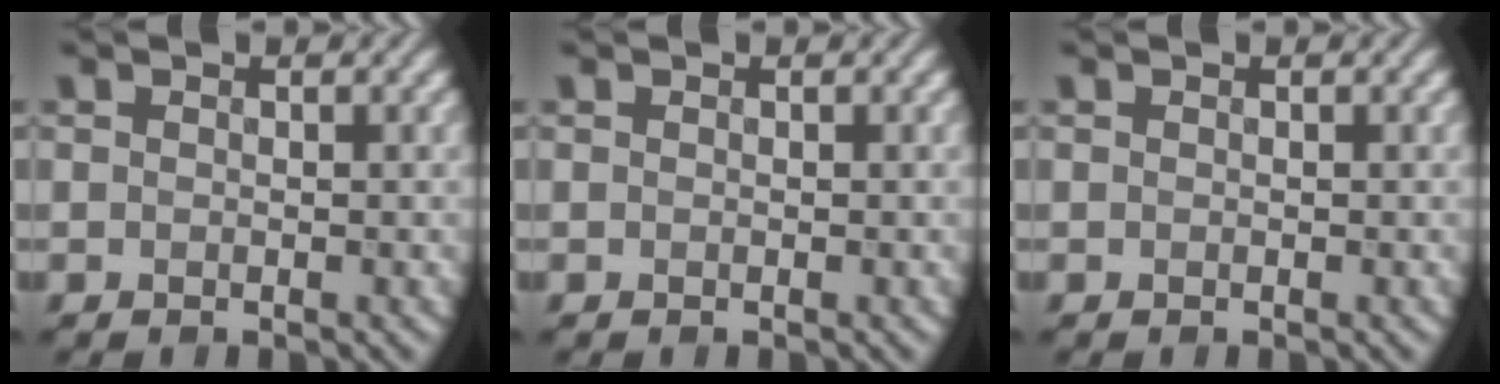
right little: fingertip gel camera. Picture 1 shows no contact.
{"total": 0.0}
{"total": 0.0}